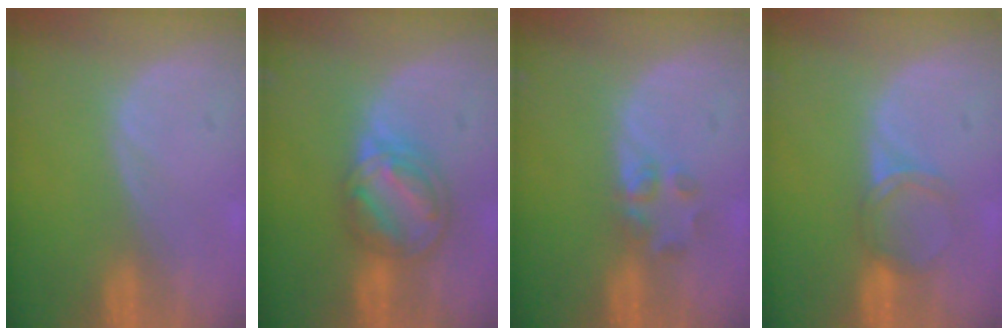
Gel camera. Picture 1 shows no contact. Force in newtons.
{"total": 7.5, "press": 6.6, "slide": 3.6}
{"total": 2.7, "press": 2.6, "slide": 0.9}
{"total": 3.4, "press": 3.0, "slide": 1.6}